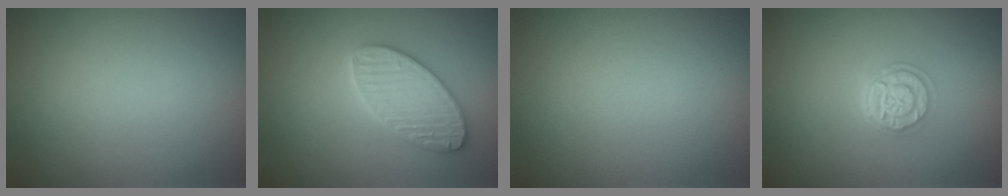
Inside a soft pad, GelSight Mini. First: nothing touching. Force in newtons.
{"total": 3.7, "press": 3.6, "slide": 0.5}
{"total": 0.0}
{"total": 3.1, "press": 2.5, "slide": 1.9}